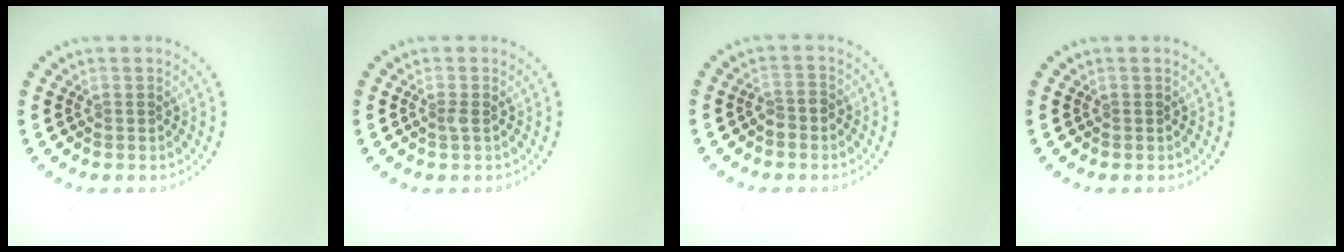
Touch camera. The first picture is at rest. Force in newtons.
{"total": 0.7, "press": 0.6, "slide": 0.3}
{"total": 1.4, "press": 1.2, "slide": 0.7}
{"total": 0.0}